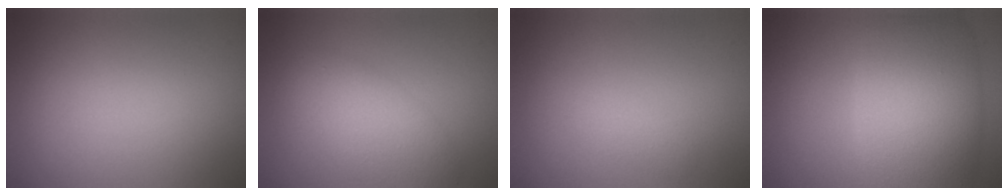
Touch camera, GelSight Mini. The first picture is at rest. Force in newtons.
{"total": 5.0, "press": 5.0, "slide": 0.3}
{"total": 1.2, "press": 1.2, "slide": 0.1}
{"total": 11.0, "press": 11.0, "slide": 0.4}